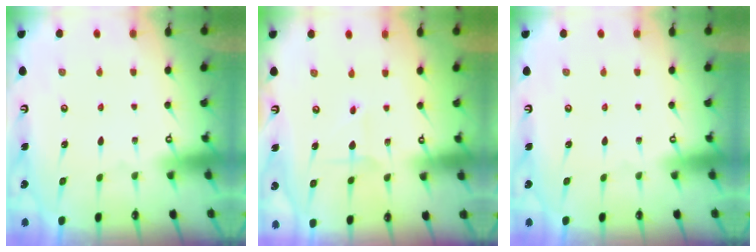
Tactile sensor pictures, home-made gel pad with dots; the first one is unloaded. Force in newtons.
{"total": 2.5, "press": 2.5, "slide": 0.2}
{"total": 0.0}